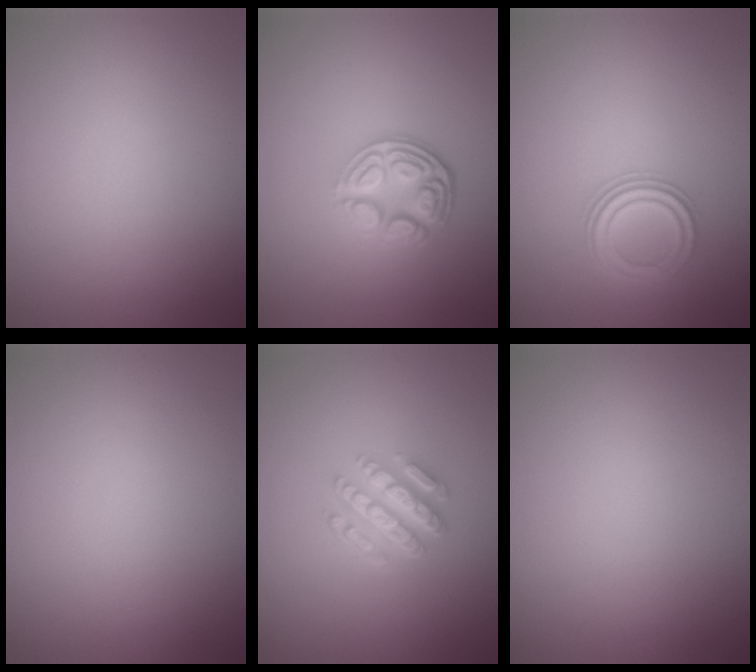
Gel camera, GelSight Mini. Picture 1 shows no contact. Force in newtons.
{"total": 4.7, "press": 3.4, "slide": 3.1}
{"total": 2.2, "press": 2.1, "slide": 0.7}
{"total": 0.0}
{"total": 4.6, "press": 3.3, "slide": 3.2}
{"total": 0.0}